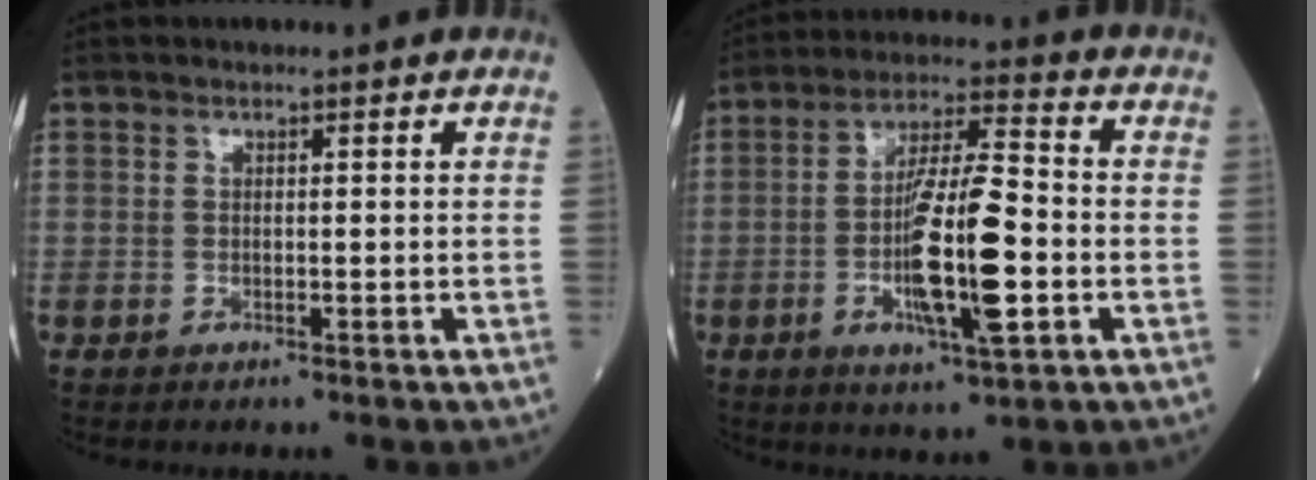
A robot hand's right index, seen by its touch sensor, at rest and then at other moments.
{"total": 13.6, "force": [-3.1, 2.1, 13.1], "torque": [-0.240, -0.004, -0.052]}